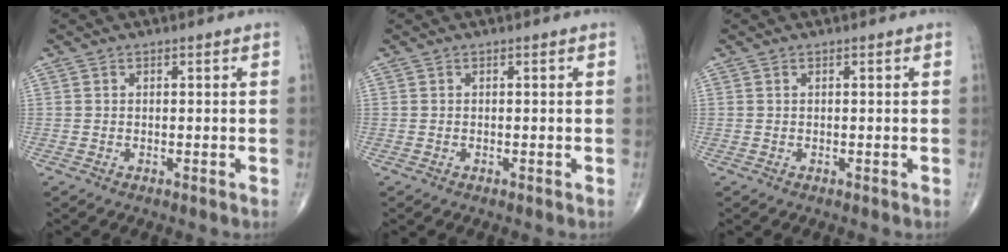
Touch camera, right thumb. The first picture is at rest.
{"total": 0.0}
{"total": 0.0}